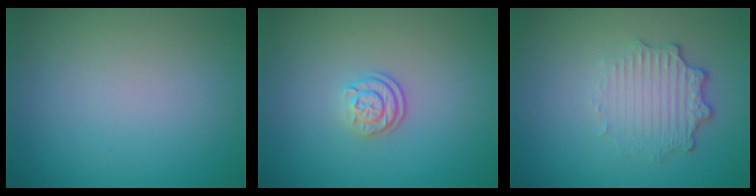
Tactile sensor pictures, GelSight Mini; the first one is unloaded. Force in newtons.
{"total": 2.2, "press": 1.7, "slide": 1.4}
{"total": 3.5, "press": 2.7, "slide": 2.2}